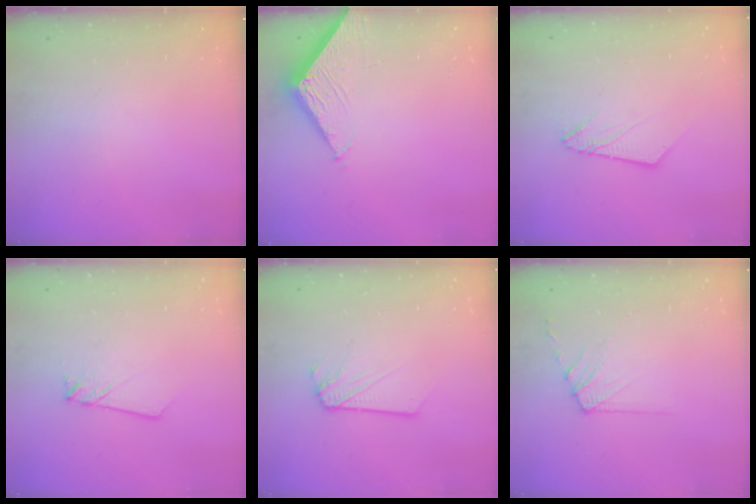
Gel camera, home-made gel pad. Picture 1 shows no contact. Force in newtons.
{"total": 6.1, "press": 6.1, "slide": 0.5}
{"total": 5.8, "press": 5.8, "slide": 0.3}
{"total": 2.4, "press": 2.4, "slide": 0.2}
{"total": 2.5, "press": 2.5, "slide": 0.1}
{"total": 6.8, "press": 6.7, "slide": 0.8}